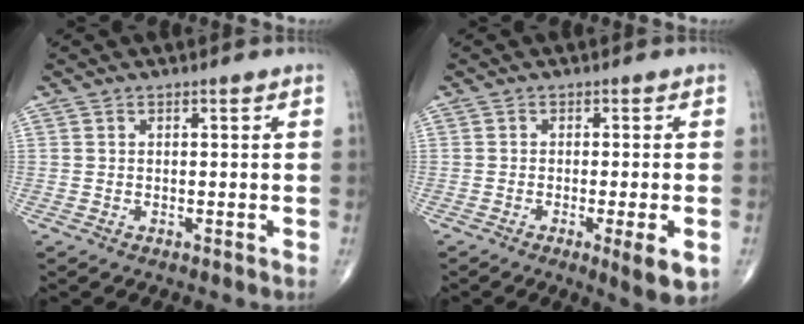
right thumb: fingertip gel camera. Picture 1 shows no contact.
{"total": 6.0, "force": [-2.0, 1.0, 5.6], "torque": [-0.078, -0.011, -0.027]}